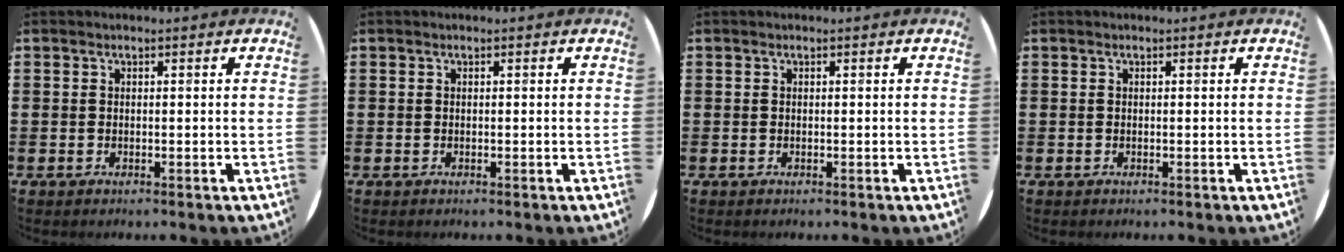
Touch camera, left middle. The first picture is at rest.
{"total": 0.0}
{"total": 0.0}
{"total": 0.0}